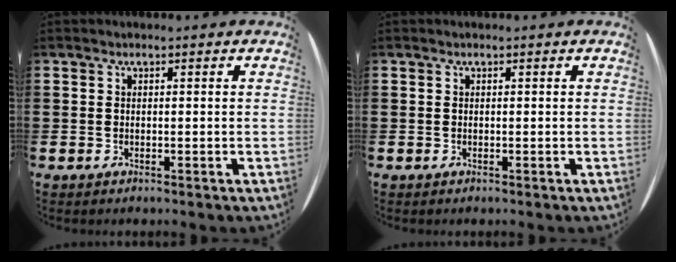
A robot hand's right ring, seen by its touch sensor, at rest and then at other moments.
{"total": 0.0}